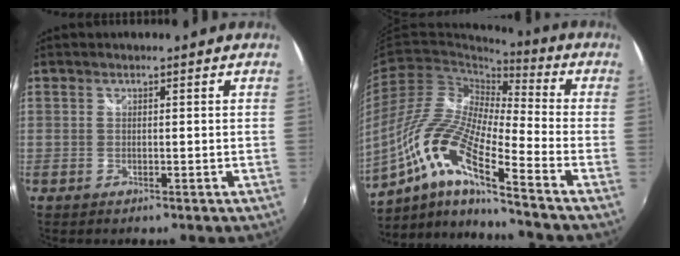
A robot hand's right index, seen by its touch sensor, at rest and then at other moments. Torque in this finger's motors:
{"motor_torque": [1.06, -0.99, 0.45, 0.21]}